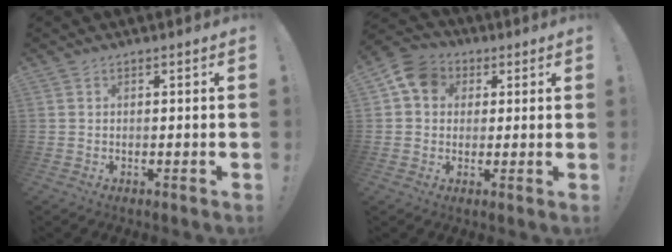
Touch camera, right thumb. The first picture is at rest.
{"total": 9.4, "force": [2.8, 7.8, 4.3], "torque": [-0.061, 0.002, 0.059]}